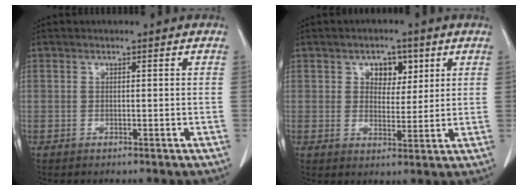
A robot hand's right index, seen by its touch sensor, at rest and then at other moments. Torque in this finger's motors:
{"motor_torque": [0.32, 0.32, 0.06, 0.02]}